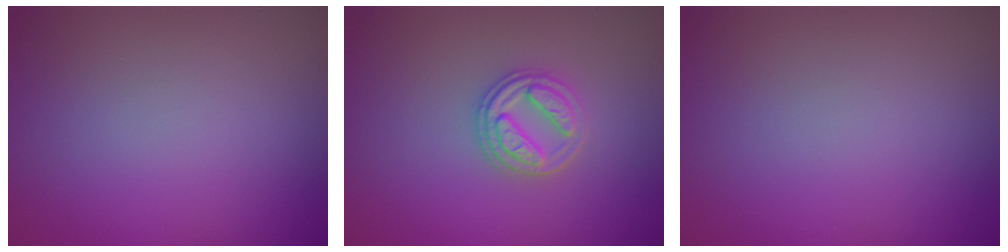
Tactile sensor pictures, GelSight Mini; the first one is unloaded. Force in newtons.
{"total": 2.8, "press": 2.7, "slide": 0.8}
{"total": 0.0}